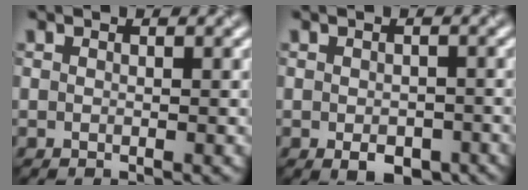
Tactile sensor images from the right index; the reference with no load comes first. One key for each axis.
{"total": 3.1, "fx": -1.4, "fy": 1.8, "fz": 2.1, "tx": -0.030, "ty": -0.011, "tz": -0.019}